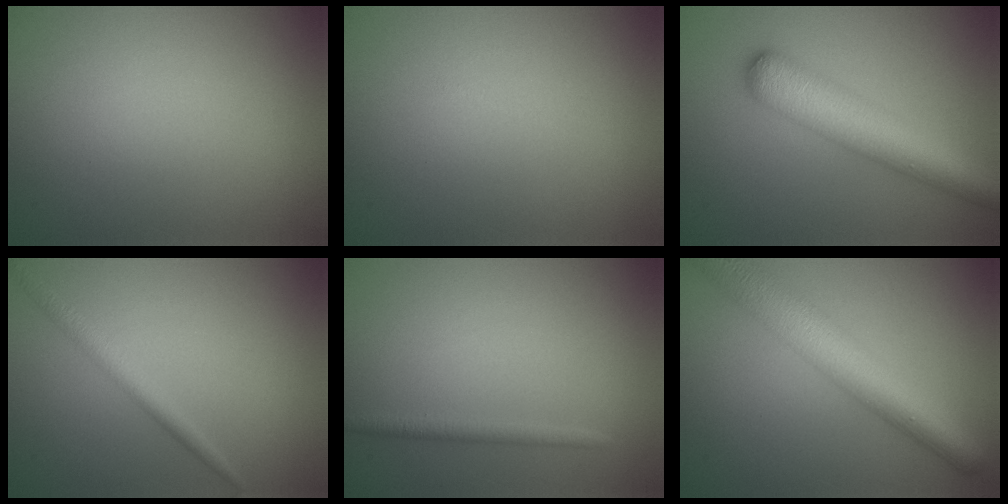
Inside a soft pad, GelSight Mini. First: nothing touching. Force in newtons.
{"total": 0.0}
{"total": 7.0, "press": 7.0, "slide": 0.2}
{"total": 1.9, "press": 1.9, "slide": 0.0}
{"total": 1.5, "press": 1.5, "slide": 0.1}
{"total": 7.4, "press": 7.4, "slide": 0.5}